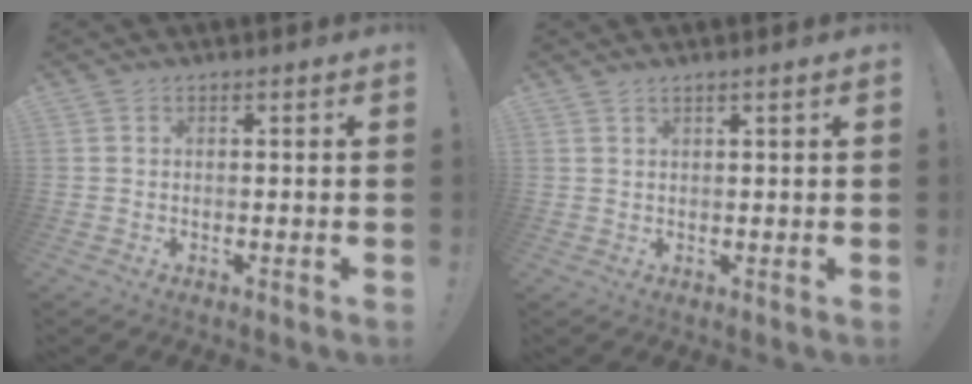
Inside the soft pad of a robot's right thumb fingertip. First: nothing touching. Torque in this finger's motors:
{"motor_torque": [-0.48, -0.62, -0.36, 0.28, 0.00]}